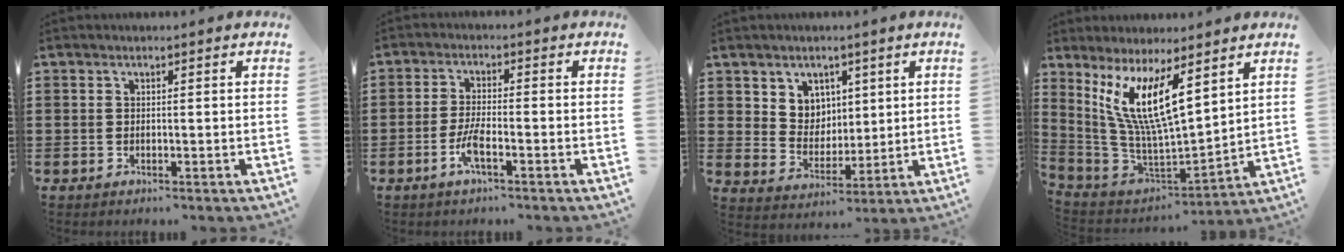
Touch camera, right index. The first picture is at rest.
{"total": 3.9, "force": [-1.9, 0.7, 3.3], "torque": [-0.076, -0.005, -0.041]}
{"total": 5.8, "force": [3.3, 4.7, 0.5], "torque": [-0.032, -0.003, 0.060]}
{"total": 12.3, "force": [5.9, 2.6, 10.4], "torque": [-0.231, -0.039, 0.106]}